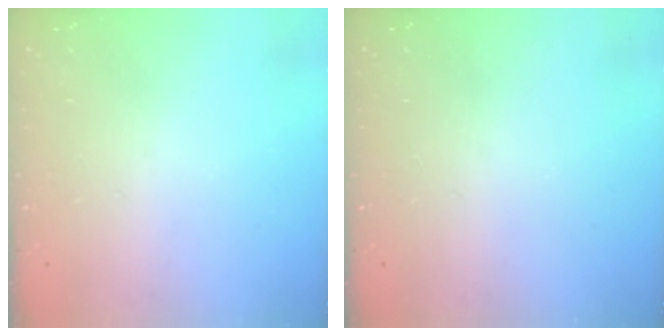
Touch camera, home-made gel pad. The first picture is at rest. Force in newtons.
{"total": 0.0}